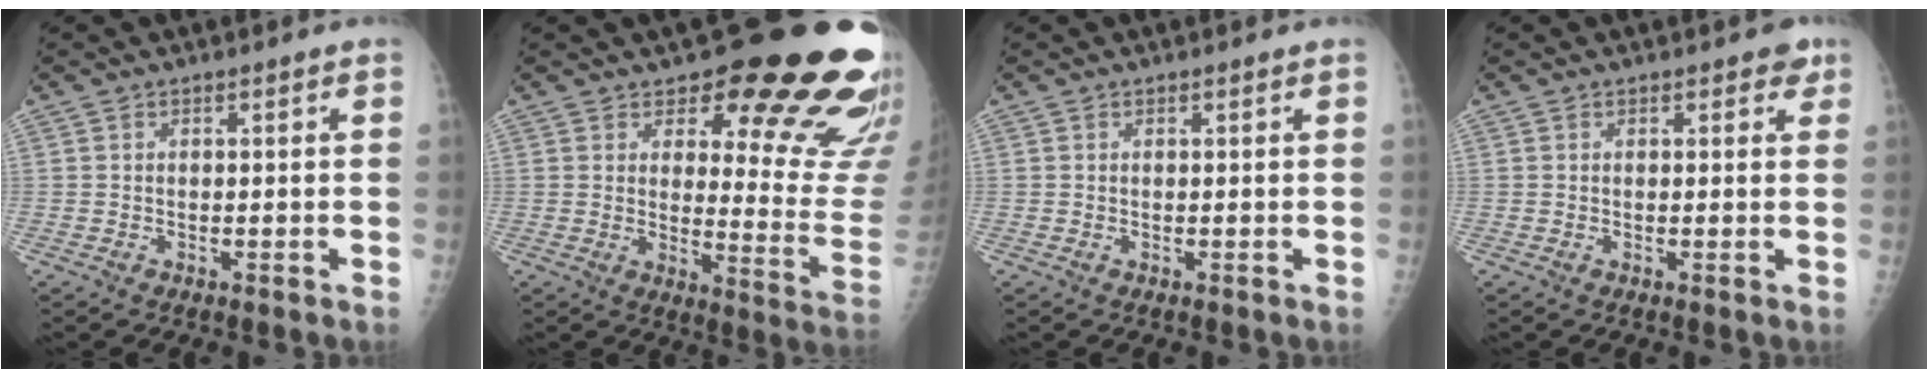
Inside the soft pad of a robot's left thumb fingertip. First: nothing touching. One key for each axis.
{"total": 20.6, "fx": 15.1, "fy": 7.2, "fz": 12.1, "tx": -0.098, "ty": -0.120, "tz": 0.181}
{"total": 0.0}
{"total": 1.9, "fx": 1.0, "fy": 1.2, "fz": 1.0, "tx": 0.007, "ty": 0.000, "tz": 0.006}